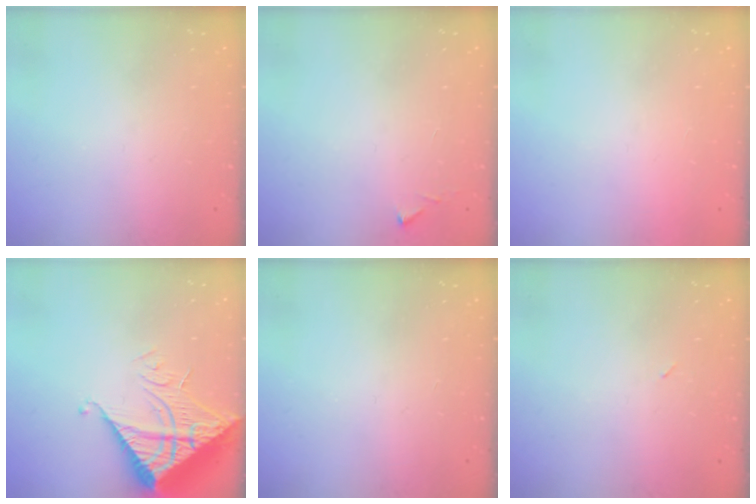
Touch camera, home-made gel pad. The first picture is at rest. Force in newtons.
{"total": 4.8, "press": 4.8, "slide": 0.6}
{"total": 1.5, "press": 1.5, "slide": 0.1}
{"total": 11.5, "press": 11.5, "slide": 1.2}
{"total": 0.0}
{"total": 2.1, "press": 1.9, "slide": 1.0}